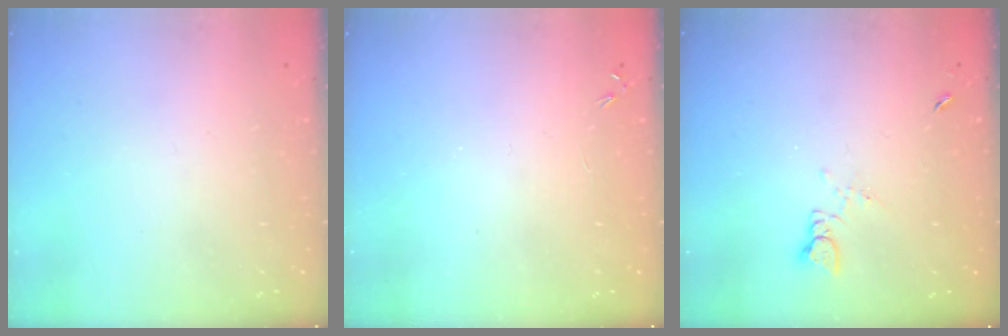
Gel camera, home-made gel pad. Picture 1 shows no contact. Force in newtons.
{"total": 0.0}
{"total": 1.3, "press": 1.2, "slide": 0.1}